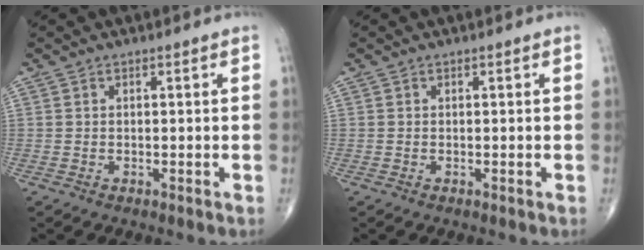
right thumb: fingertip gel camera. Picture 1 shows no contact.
{"total": 0.0}